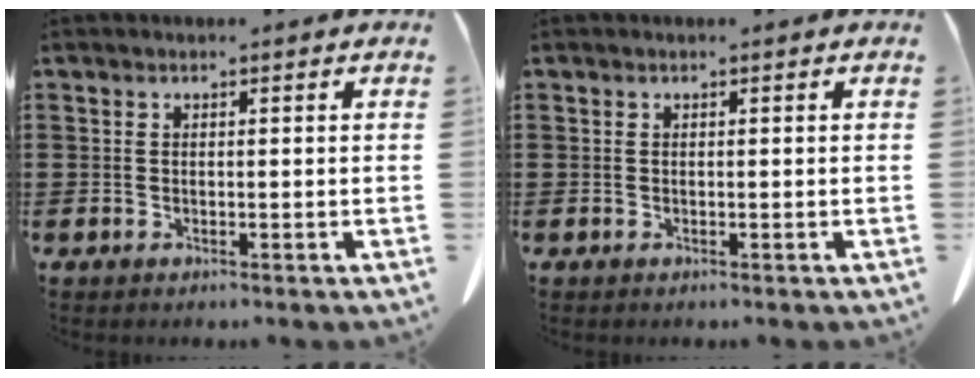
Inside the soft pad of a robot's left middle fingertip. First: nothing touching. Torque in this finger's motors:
{"motor_torque": [0.03, 0.03, 0.00, 0.00]}